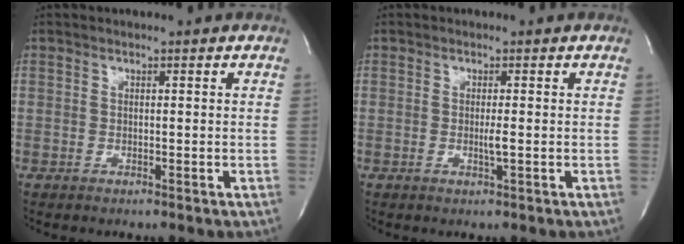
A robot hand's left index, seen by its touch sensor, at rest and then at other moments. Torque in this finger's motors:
{"motor_torque": [0.16, -0.06, 0.01, 0.00]}